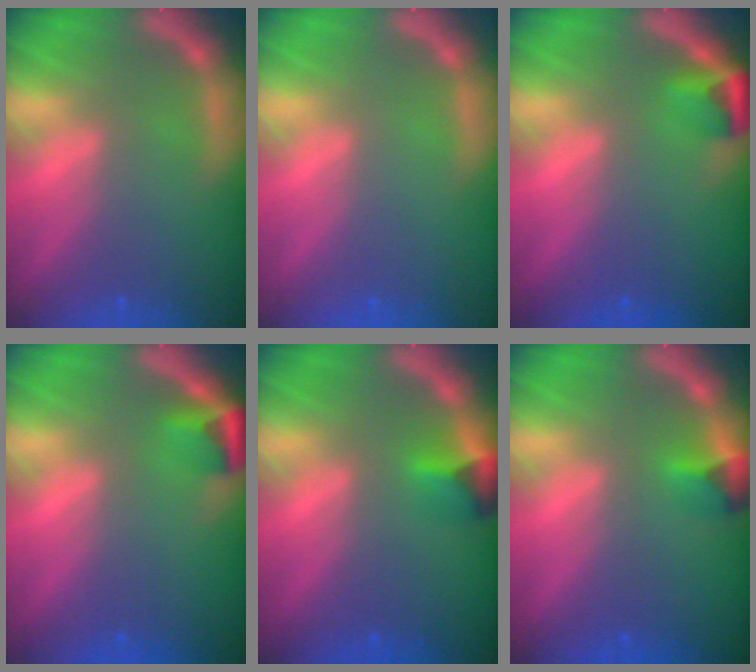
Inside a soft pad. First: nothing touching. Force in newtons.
{"total": 0.0}
{"total": 2.4}
{"total": 2.4}
{"total": 2.4}
{"total": 1.9}